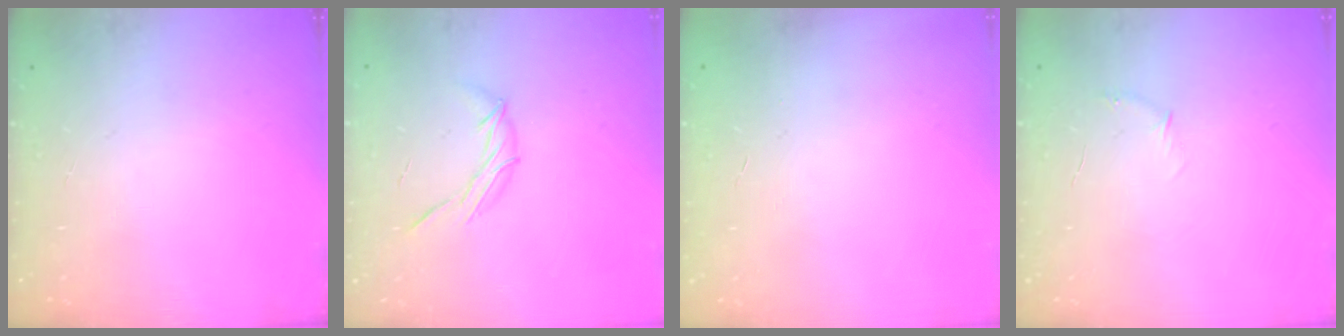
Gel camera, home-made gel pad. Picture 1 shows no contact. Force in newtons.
{"total": 6.4, "press": 6.2, "slide": 1.4}
{"total": 0.0}
{"total": 4.0, "press": 3.8, "slide": 1.1}